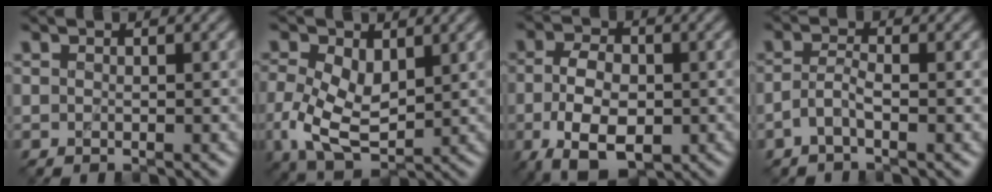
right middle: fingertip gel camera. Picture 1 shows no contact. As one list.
[{"total": 5.5, "force": [0.1, 3.4, 4.4], "torque": [-0.106, -0.004, 0.005]}, {"total": 7.8, "force": [-2.3, 4.8, 5.7], "torque": [-0.113, -0.014, -0.040]}, {"total": 1.4, "force": [-0.8, 0.3, 1.0], "torque": [-0.028, 0.008, -0.023]}]